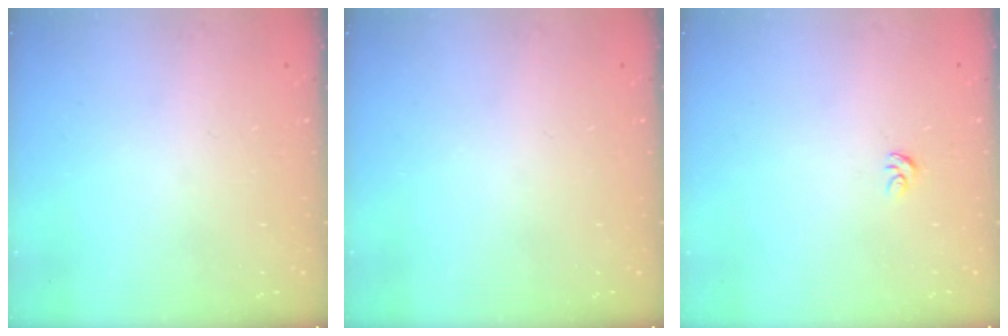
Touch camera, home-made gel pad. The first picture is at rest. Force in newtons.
{"total": 0.0}
{"total": 3.1, "press": 3.1, "slide": 0.2}